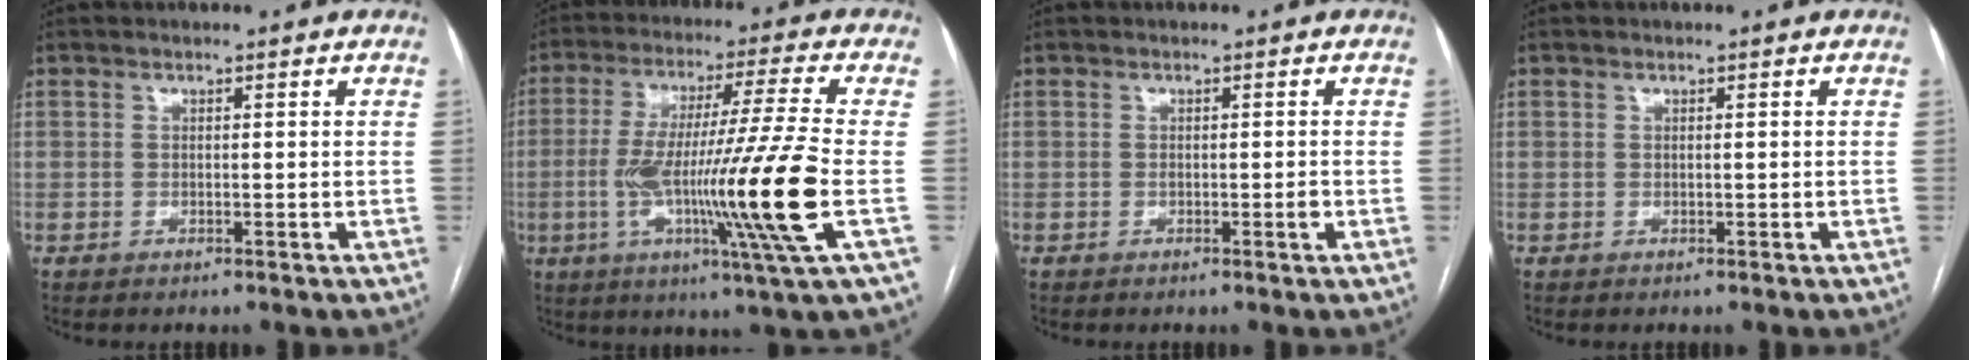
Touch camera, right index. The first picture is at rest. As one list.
[{"total": 18.2, "force": [-3.8, -2.1, 17.7], "torque": [-0.333, -0.021, -0.075]}, {"total": 1.2, "force": [-0.4, 0.0, 1.1], "torque": [-0.018, -0.001, -0.005]}, {"total": 0.0}]